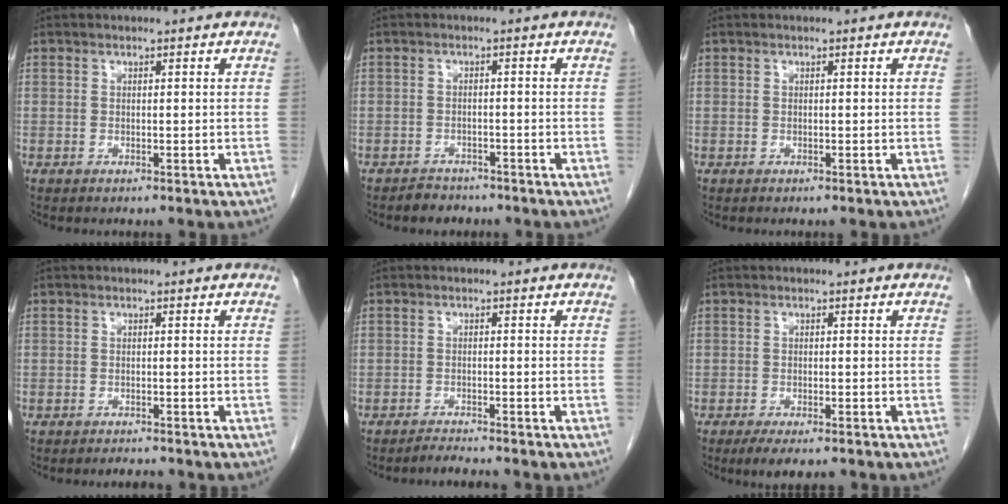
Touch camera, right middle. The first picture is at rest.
{"total": 2.7, "force": [-2.3, 1.4, 0.0], "torque": [-0.009, 0.003, -0.034]}
{"total": 0.0}
{"total": 1.3, "force": [-1.3, 0.1, 0.3], "torque": [-0.008, -0.005, -0.016]}
{"total": 1.9, "force": [-1.8, -0.5, 0.2], "torque": [-0.009, -0.011, -0.032]}
{"total": 4.6, "force": [-3.5, 1.3, 2.8], "torque": [-0.040, -0.008, -0.051]}